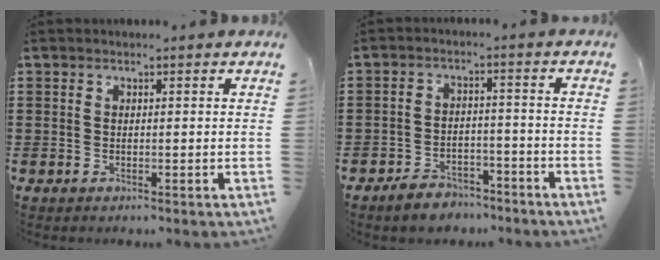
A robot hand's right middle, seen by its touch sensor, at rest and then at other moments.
{"total": 3.8, "force": [-3.7, 1.0, 0.3], "torque": [-0.006, 0.012, -0.076]}